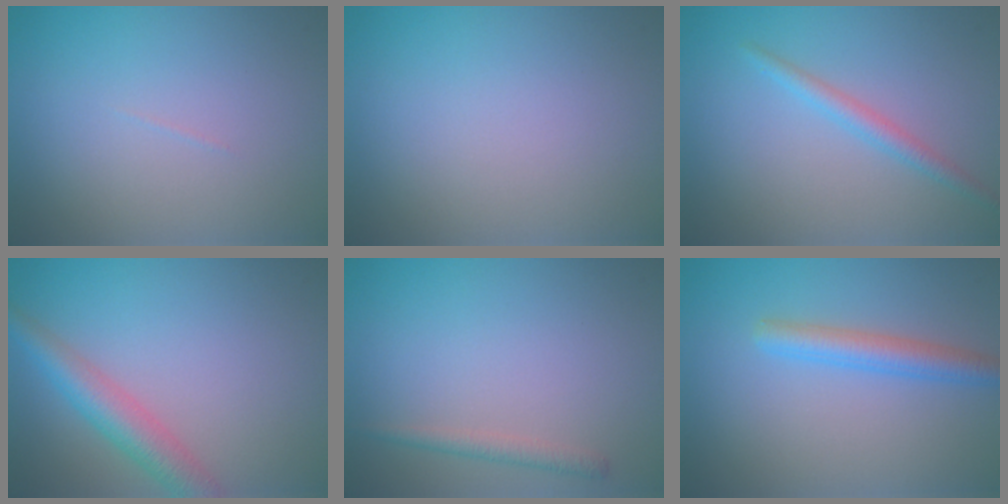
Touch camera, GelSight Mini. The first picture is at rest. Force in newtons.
{"total": 0.0}
{"total": 1.8, "press": 1.8, "slide": 0.1}
{"total": 4.0, "press": 4.0, "slide": 0.1}
{"total": 1.4, "press": 1.4, "slide": 0.1}
{"total": 2.8, "press": 2.8, "slide": 0.0}